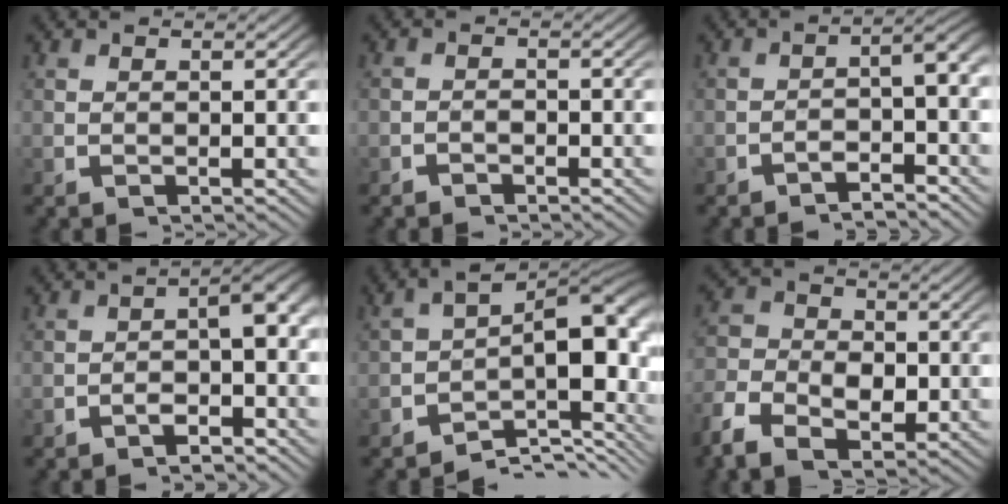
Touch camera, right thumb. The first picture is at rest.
{"total": 1.4, "force": [-1.3, 0.5, 0.0], "torque": [0.003, -0.006, -0.025]}
{"total": 4.0, "force": [-1.9, 1.7, 3.2], "torque": [-0.035, 0.003, -0.035]}
{"total": 4.4, "force": [-1.0, 2.4, 3.6], "torque": [-0.038, 0.005, -0.024]}
{"total": 11.8, "force": [-3.4, 6.3, 9.4], "torque": [-0.129, -0.020, -0.052]}
{"total": 5.2, "force": [-1.6, 3.8, 3.3], "torque": [-0.055, -0.013, -0.031]}